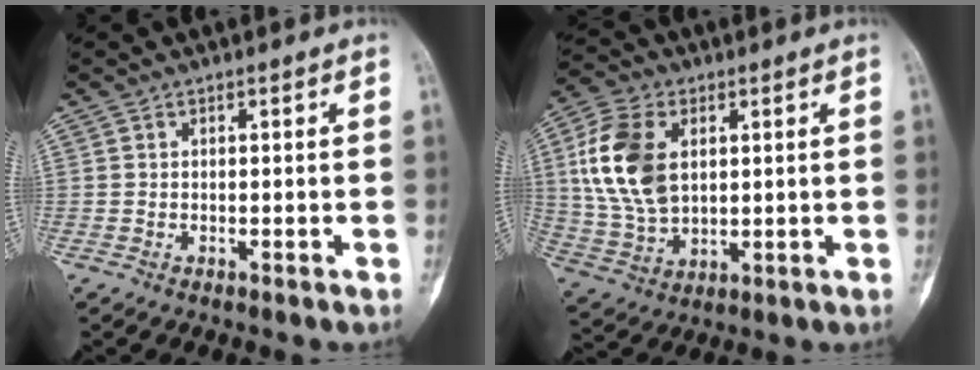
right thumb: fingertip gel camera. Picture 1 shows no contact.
{"total": 14.9, "force": [3.3, 9.5, 11.0], "torque": [-0.215, -0.003, 0.068]}